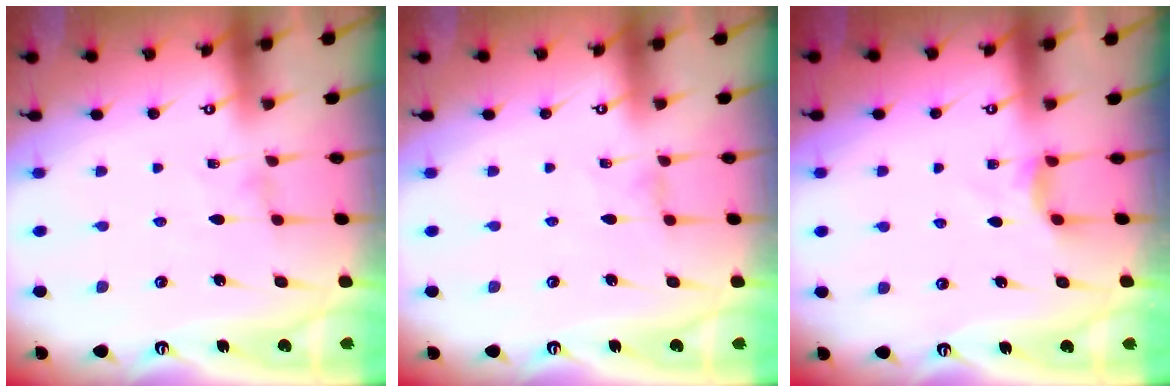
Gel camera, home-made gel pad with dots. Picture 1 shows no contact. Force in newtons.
{"total": 0.0}
{"total": 2.8, "press": 2.8, "slide": 0.5}